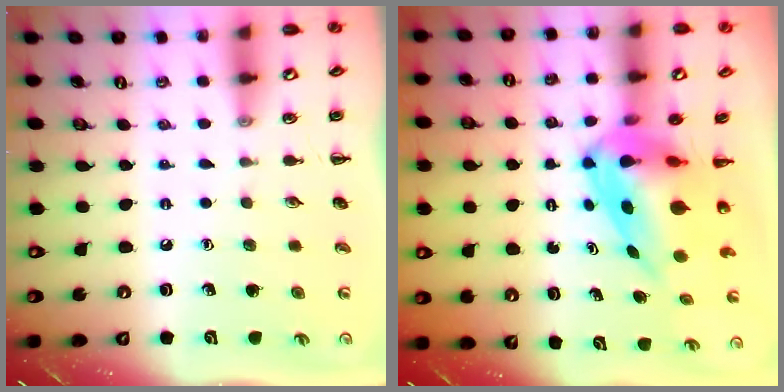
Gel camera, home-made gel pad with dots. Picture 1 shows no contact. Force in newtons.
{"total": 8.8, "press": 8.3, "slide": 2.8}